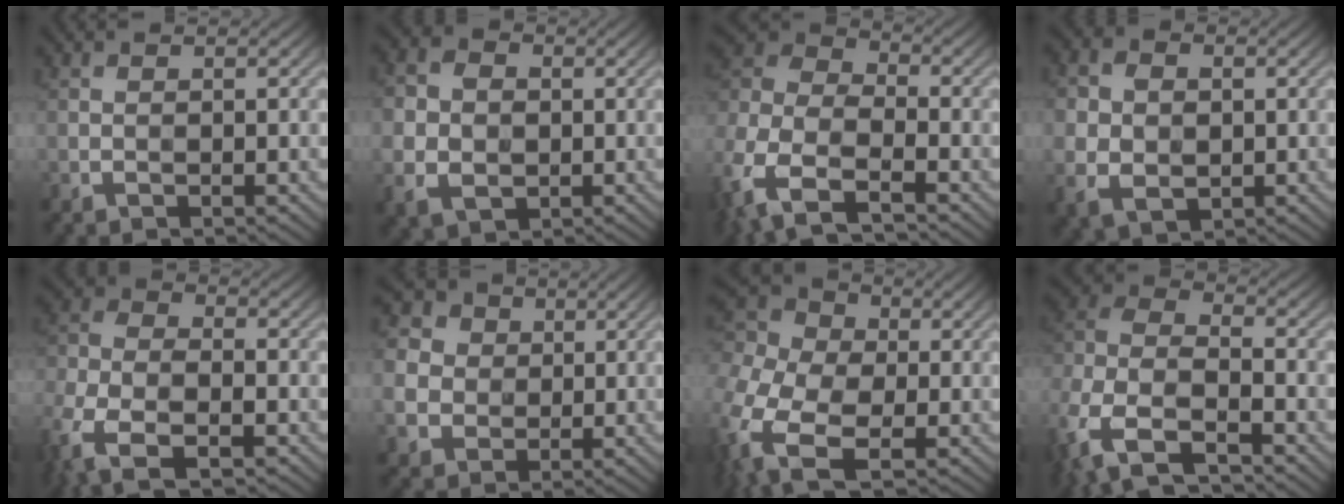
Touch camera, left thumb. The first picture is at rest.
{"total": 6.8, "force": [-0.9, 5.7, 3.6], "torque": [-0.088, -0.010, -0.026]}
{"total": 12.2, "force": [-6.1, 6.7, 8.1], "torque": [-0.213, -0.013, -0.137]}
{"total": 6.2, "force": [-0.3, 4.9, 3.7], "torque": [-0.080, -0.005, -0.010]}
{"total": 9.6, "force": [-5.5, 4.9, 6.1], "torque": [-0.146, -0.018, -0.121]}
{"total": 7.2, "force": [1.0, 6.5, 2.8], "torque": [-0.113, 0.009, 0.012]}
{"total": 13.4, "force": [-2.9, 9.4, 9.1], "torque": [-0.252, -0.012, -0.054]}
{"total": 12.2, "force": [-6.7, 6.6, 7.8], "torque": [-0.204, -0.012, -0.140]}